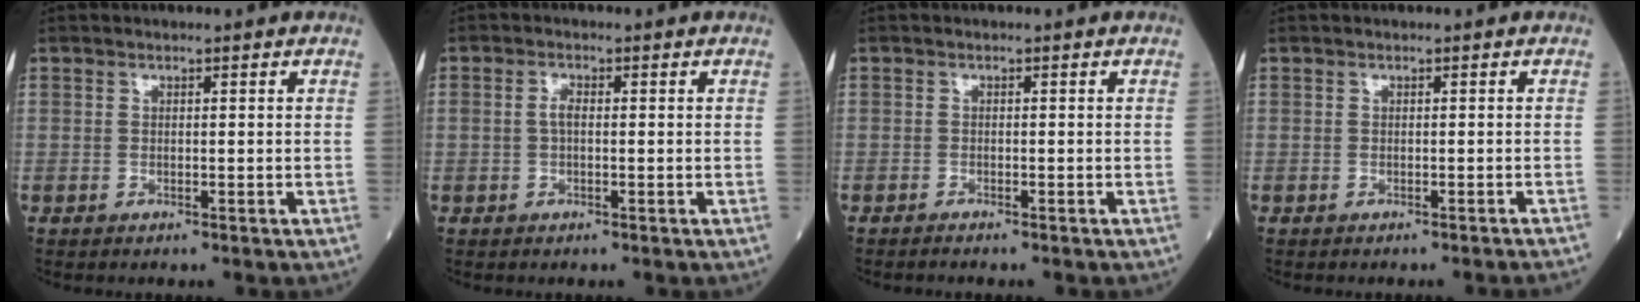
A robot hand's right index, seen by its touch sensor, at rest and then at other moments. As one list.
[{"total": 1.5, "force": [-0.1, 0.6, 1.4], "torque": [-0.030, 0.003, -0.002]}, {"total": 1.1, "force": [-1.0, 0.0, 0.5], "torque": [-0.011, -0.002, -0.014]}, {"total": 3.3, "force": [-3.1, -0.6, 0.9], "torque": [-0.008, -0.008, -0.033]}]